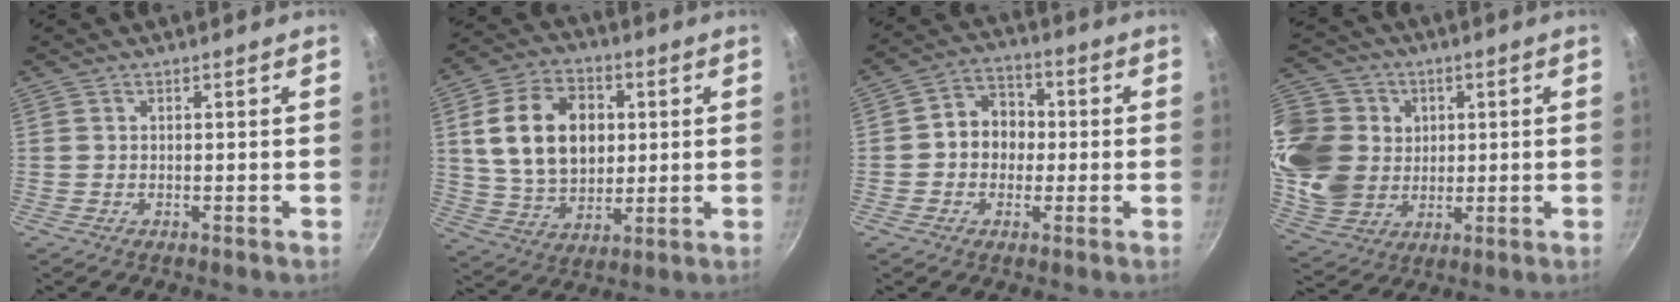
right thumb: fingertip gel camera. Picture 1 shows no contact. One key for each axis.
{"total": 17.6, "fx": 3.1, "fy": 12.6, "fz": 11.9, "tx": -0.186, "ty": 0.001, "tz": 0.056}
{"total": 8.2, "fx": -0.2, "fy": 6.9, "fz": 4.5, "tx": -0.028, "ty": 0.022, "tz": -0.017}
{"total": 19.5, "fx": 3.9, "fy": 16.5, "fz": 9.6, "tx": -0.189, "ty": -0.005, "tz": 0.084}